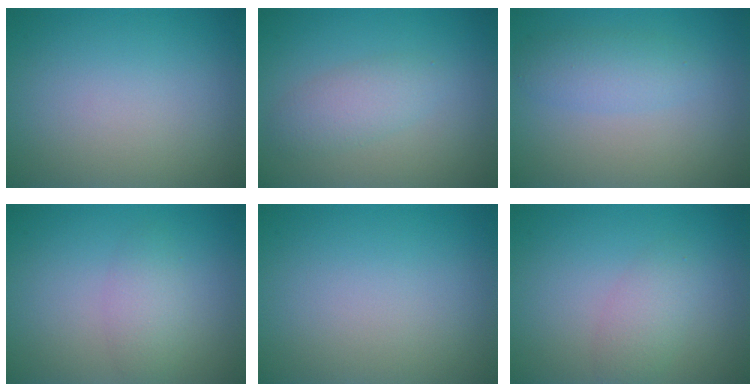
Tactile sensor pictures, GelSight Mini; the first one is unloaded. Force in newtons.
{"total": 2.4, "press": 2.4, "slide": 0.1}
{"total": 2.4, "press": 2.4, "slide": 0.3}
{"total": 2.1, "press": 2.1, "slide": 0.1}
{"total": 0.0}
{"total": 2.2, "press": 2.2, "slide": 0.2}